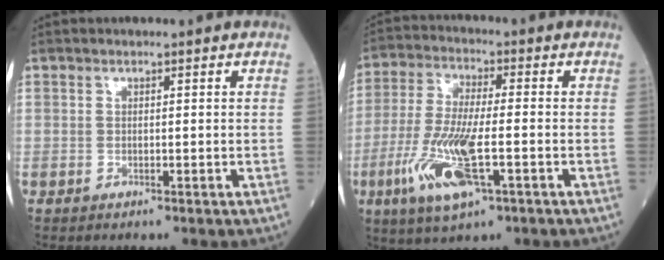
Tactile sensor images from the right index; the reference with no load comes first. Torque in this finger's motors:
{"motor_torque": [1.10, -1.04, 0.59, 0.21]}